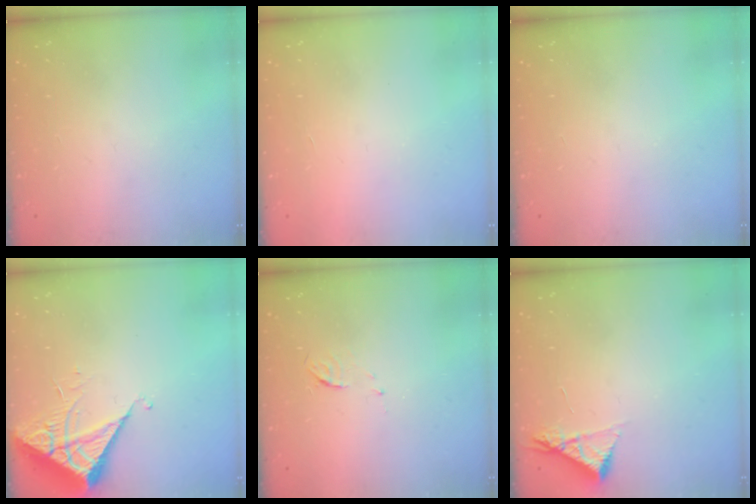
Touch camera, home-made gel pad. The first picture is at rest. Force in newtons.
{"total": 1.6, "press": 1.6, "slide": 0.1}
{"total": 0.0}
{"total": 6.3, "press": 6.3, "slide": 0.2}
{"total": 3.9, "press": 3.9, "slide": 0.4}
{"total": 5.0, "press": 5.0, "slide": 0.8}